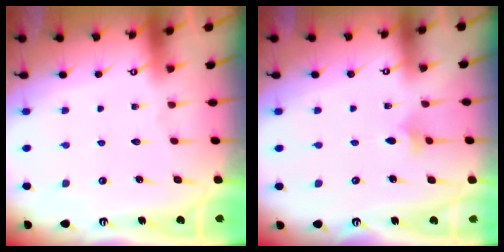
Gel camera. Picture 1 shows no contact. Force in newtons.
{"total": 3.6, "press": 3.6, "slide": 0.7}